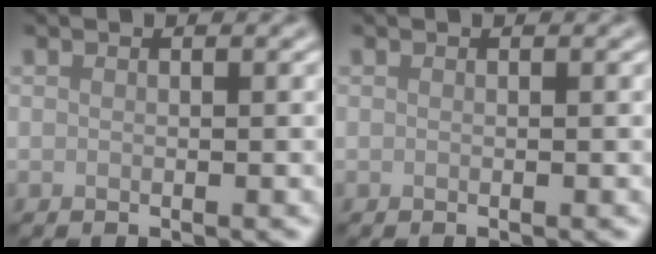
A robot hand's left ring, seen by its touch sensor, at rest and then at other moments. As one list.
[{"total": 0.0}]